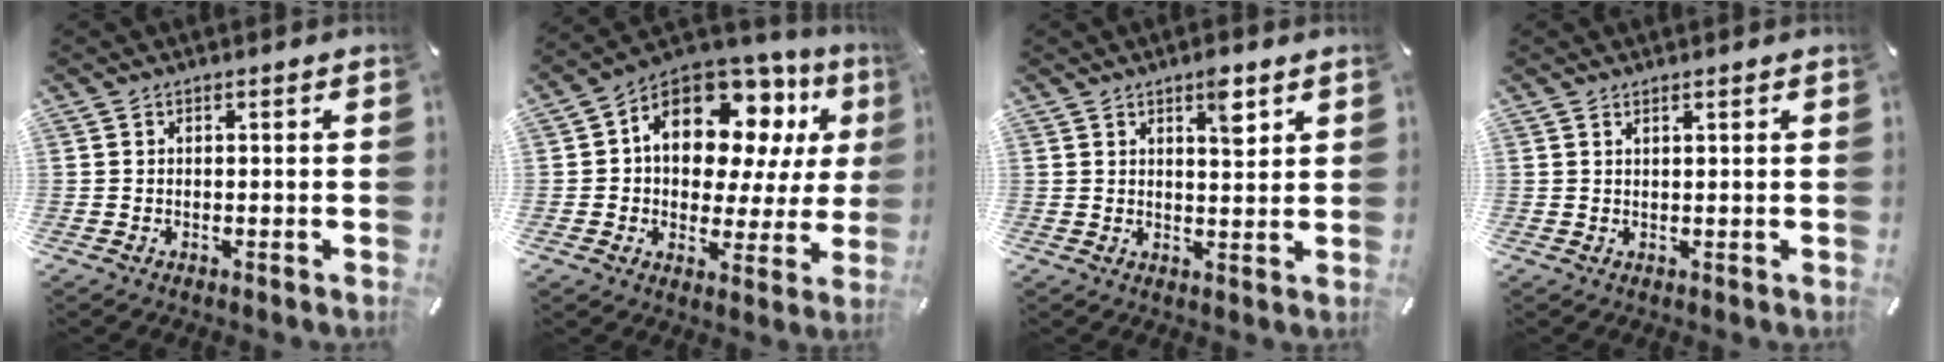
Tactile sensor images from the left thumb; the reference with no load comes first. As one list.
[{"total": 15.6, "force": [7.1, 10.2, 9.4], "torque": [-0.156, -0.047, 0.128]}, {"total": 5.6, "force": [3.3, 2.0, 4.1], "torque": [-0.047, -0.016, 0.049]}, {"total": 1.0, "force": [0.9, -0.1, 0.5], "torque": [-0.009, -0.002, 0.017]}]